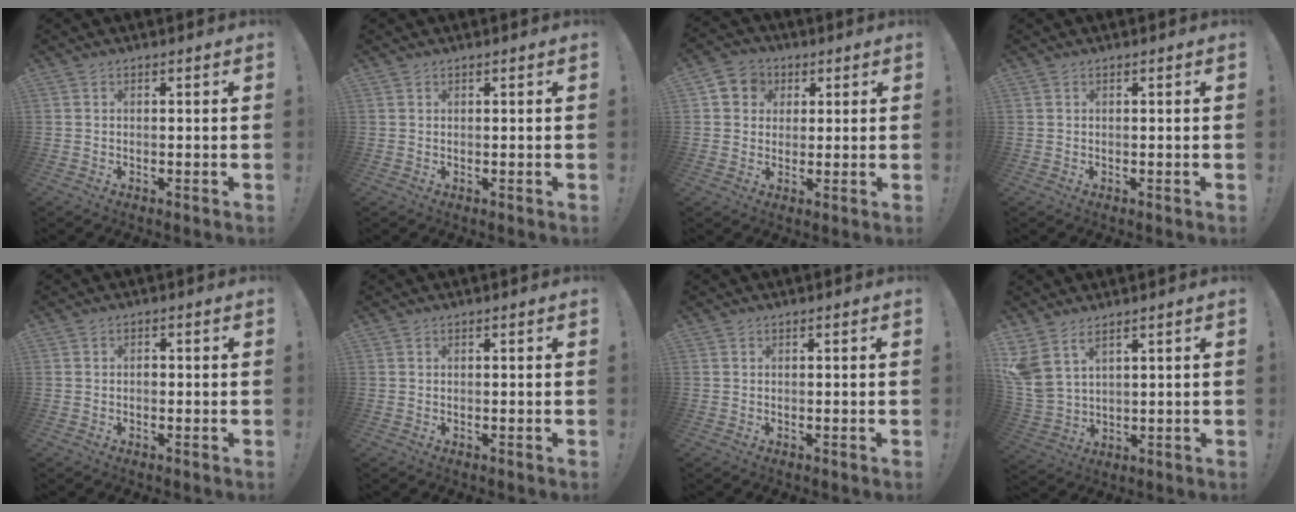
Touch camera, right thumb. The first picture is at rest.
{"total": 0.0}
{"total": 6.4, "force": [1.2, 6.1, 1.7], "torque": [-0.022, 0.004, 0.025]}
{"total": 0.0}
{"total": 1.0, "force": [-0.6, 0.6, 0.5], "torque": [-0.011, 0.003, -0.011]}
{"total": 0.0}
{"total": 0.0}
{"total": 7.1, "force": [4.8, 3.2, 4.1], "torque": [-0.078, -0.030, 0.095]}